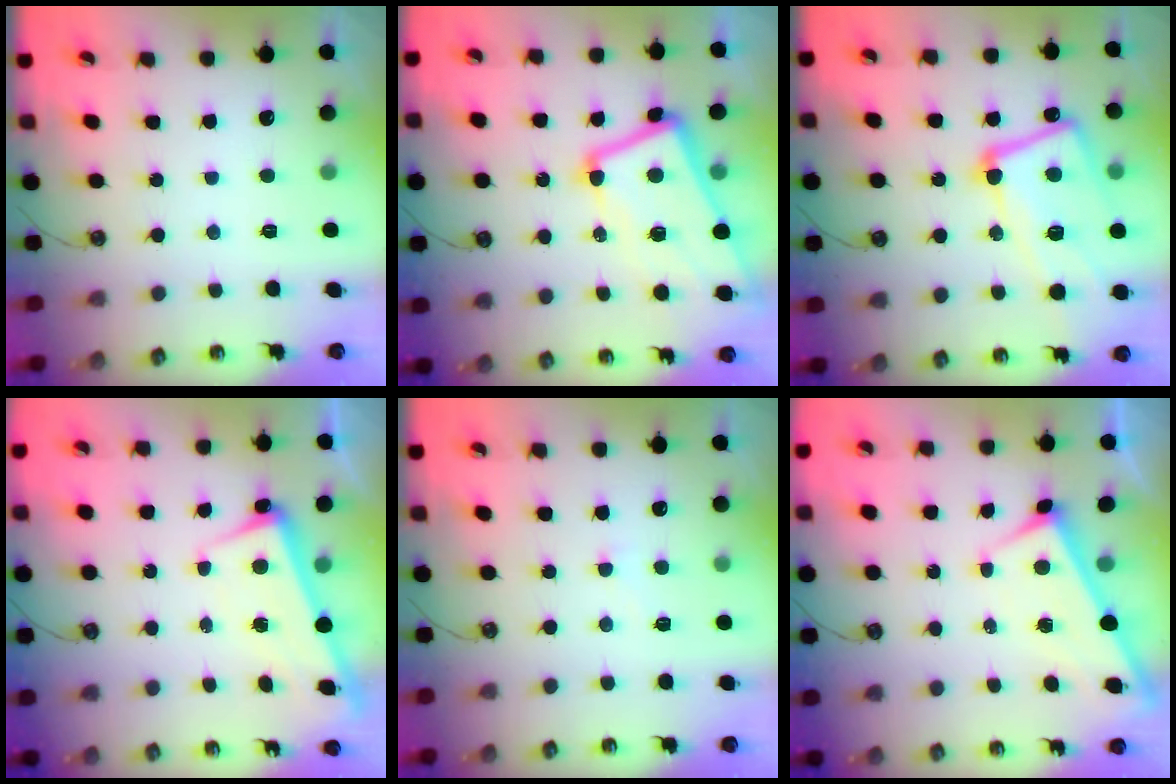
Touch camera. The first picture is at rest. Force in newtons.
{"total": 11.5, "press": 11.3, "slide": 2.2}
{"total": 15.1, "press": 14.9, "slide": 2.3}
{"total": 2.3, "press": 2.2, "slide": 0.9}
{"total": 2.7, "press": 2.6, "slide": 0.4}
{"total": 2.7, "press": 2.7, "slide": 0.3}